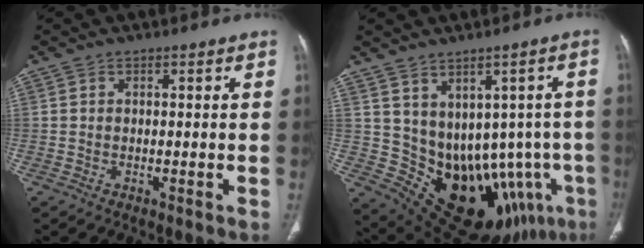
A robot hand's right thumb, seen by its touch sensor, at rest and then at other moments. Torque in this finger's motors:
{"motor_torque": [-0.41, 1.39, 0.77, 0.71, 0.08]}